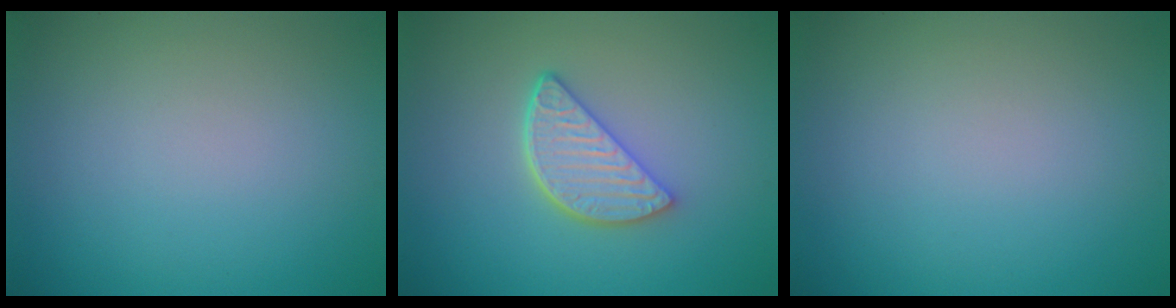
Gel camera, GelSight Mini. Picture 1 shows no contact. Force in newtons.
{"total": 4.0, "press": 3.2, "slide": 2.5}
{"total": 0.0}